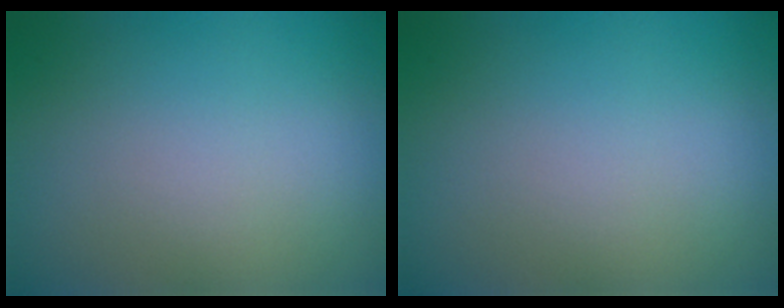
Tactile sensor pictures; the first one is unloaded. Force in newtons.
{"total": 0.0}